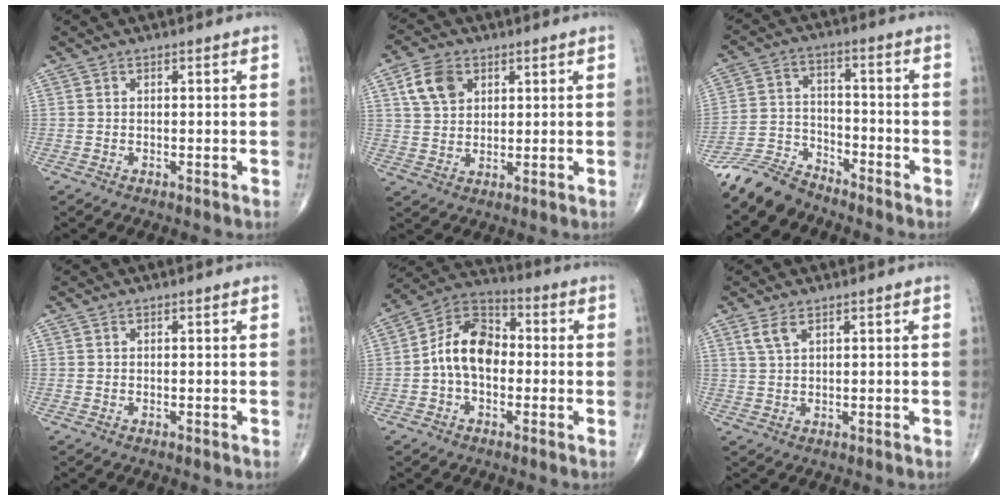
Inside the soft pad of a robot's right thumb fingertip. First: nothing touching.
{"total": 7.3, "force": [3.0, 5.2, 4.1], "torque": [-0.059, -0.006, 0.057]}
{"total": 7.9, "force": [-7.5, 2.6, 0.6], "torque": [-0.003, 0.047, -0.156]}
{"total": 0.0}
{"total": 11.7, "force": [-0.9, 7.9, 8.5], "torque": [-0.130, 0.037, -0.033]}
{"total": 2.9, "force": [1.7, 1.1, 2.1], "torque": [-0.048, 0.002, 0.042]}